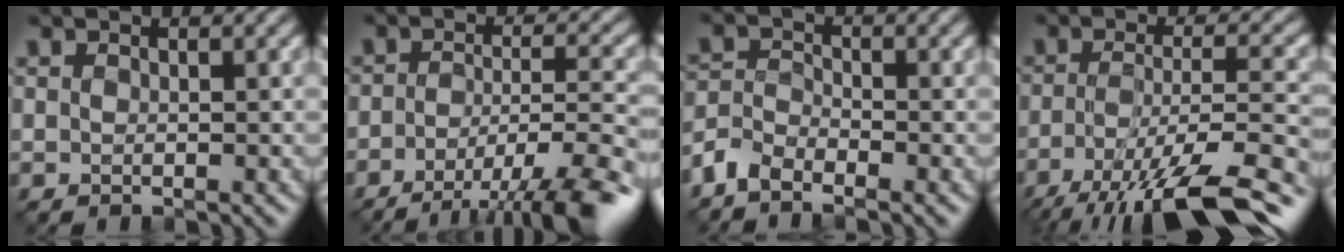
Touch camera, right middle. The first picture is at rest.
{"total": 9.1, "force": [-6.3, 2.2, 6.1], "torque": [-0.098, -0.006, -0.098]}
{"total": 3.0, "force": [-2.4, 1.3, 1.3], "torque": [-0.027, 0.002, -0.062]}
{"total": 12.1, "force": [-8.2, 3.0, 8.5], "torque": [-0.160, -0.006, -0.132]}